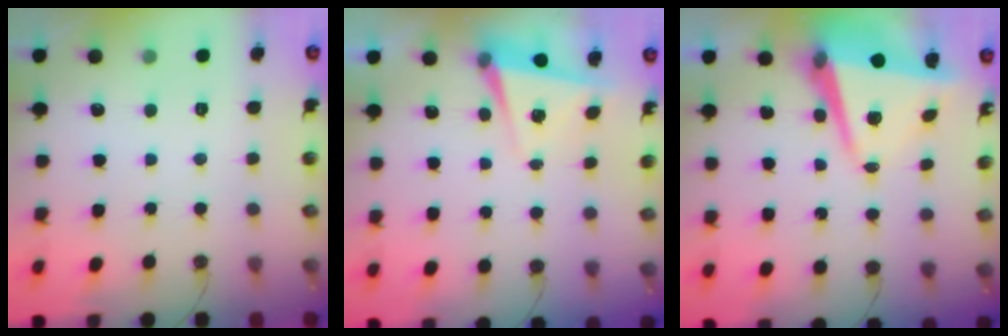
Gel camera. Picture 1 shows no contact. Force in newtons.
{"total": 6.2, "press": 5.9, "slide": 1.9}
{"total": 9.2, "press": 9.1, "slide": 1.3}